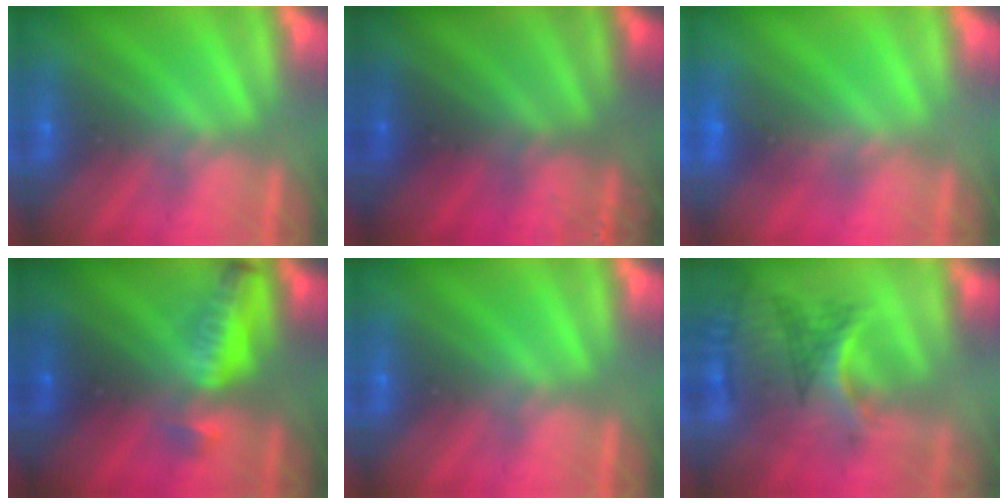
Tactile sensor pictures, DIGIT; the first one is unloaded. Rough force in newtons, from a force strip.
{"total": 3.3}
{"total": 1.6}
{"total": 9.1}
{"total": 0.0}
{"total": 2.9}